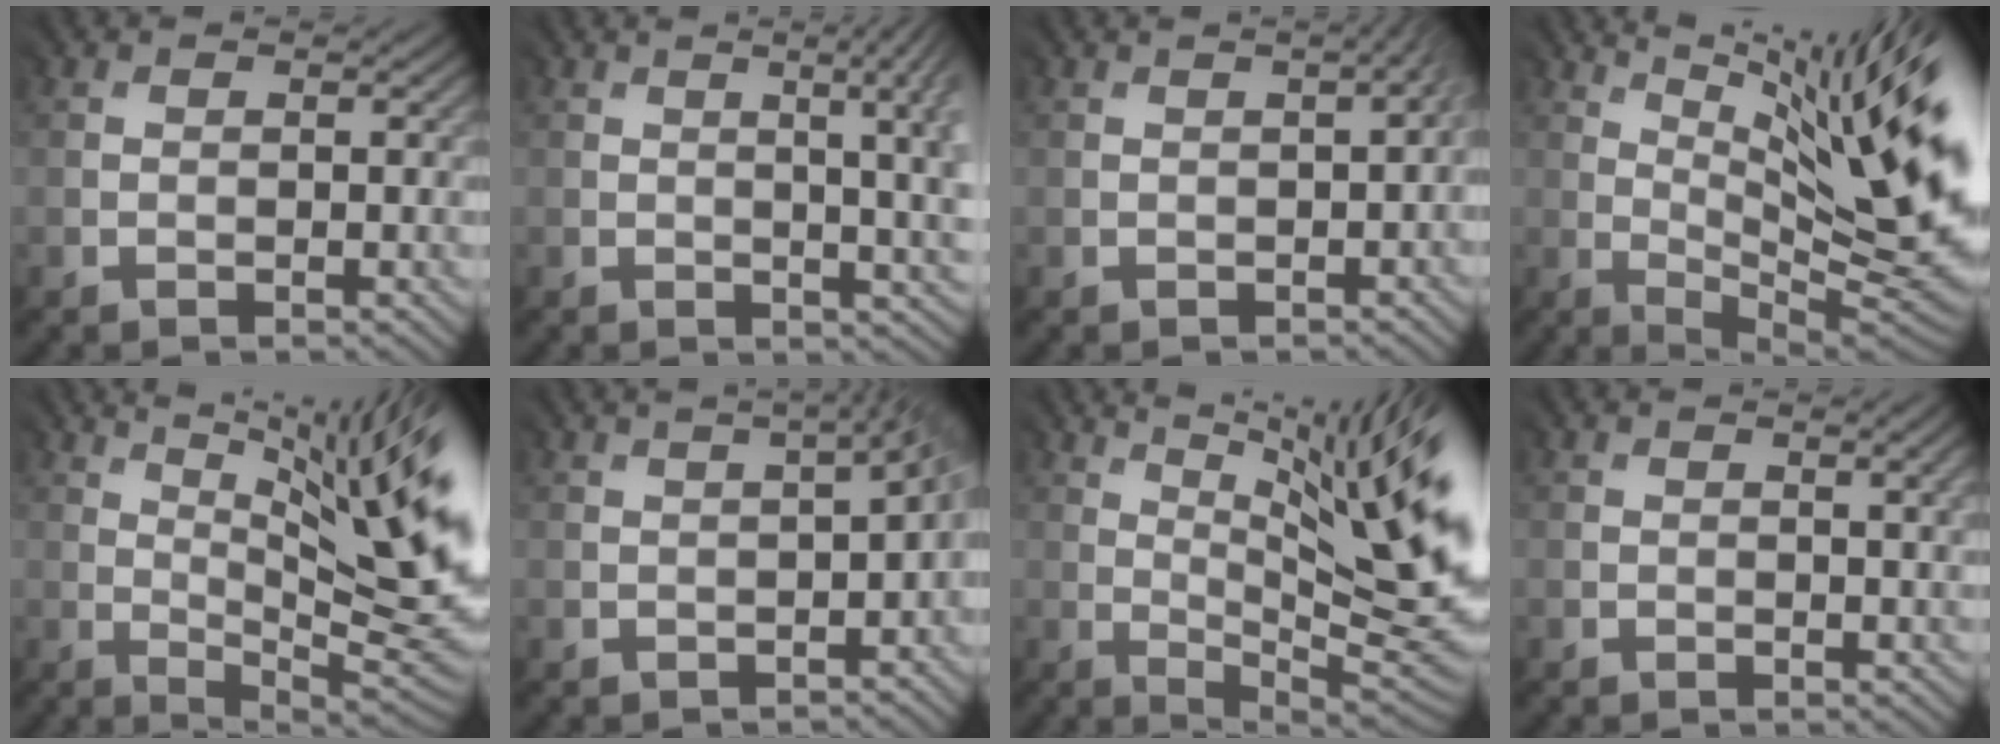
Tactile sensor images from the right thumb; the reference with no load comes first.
{"total": 8.4, "force": [0.9, 3.1, 7.7], "torque": [-0.055, 0.036, 0.003]}
{"total": 0.8, "force": [-0.4, -0.2, 0.6], "torque": [0.010, 0.006, 0.003]}
{"total": 15.0, "force": [5.6, 2.7, 13.6], "torque": [-0.179, 0.015, 0.108]}
{"total": 11.8, "force": [4.1, 1.9, 10.9], "torque": [-0.149, 0.021, 0.081]}
{"total": 3.0, "force": [-0.9, 0.6, 2.8], "torque": [-0.013, 0.002, -0.007]}
{"total": 12.4, "force": [4.5, 2.1, 11.4], "torque": [-0.152, 0.021, 0.088]}
{"total": 0.9, "force": [0.4, -0.5, 0.7], "torque": [-0.012, 0.001, 0.007]}